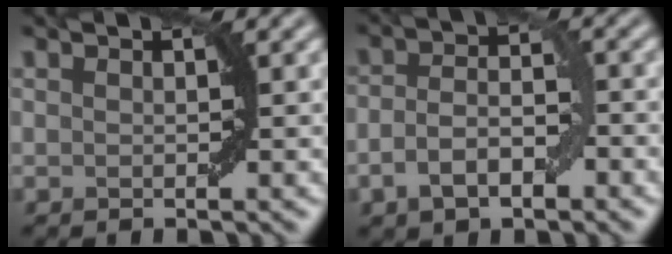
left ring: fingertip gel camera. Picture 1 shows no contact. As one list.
[{"total": 4.2, "force": [-1.6, 2.2, 3.2], "torque": [-0.057, 0.003, -0.032]}]